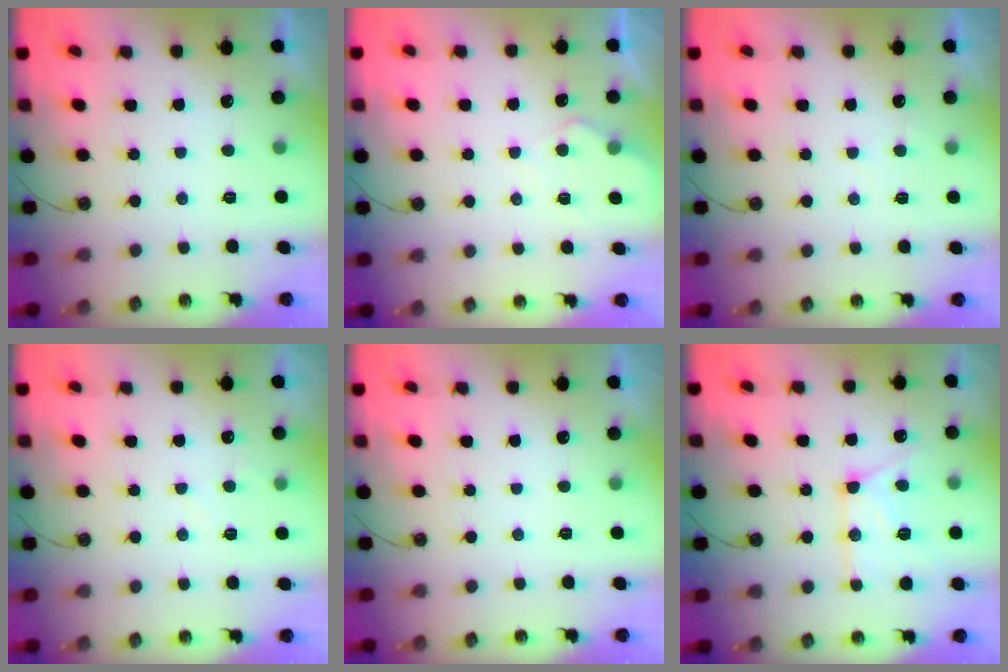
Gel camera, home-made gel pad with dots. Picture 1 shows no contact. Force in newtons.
{"total": 5.7, "press": 5.6, "slide": 0.7}
{"total": 3.1, "press": 3.1, "slide": 0.3}
{"total": 2.9, "press": 2.9, "slide": 0.3}
{"total": 0.0}
{"total": 14.9, "press": 14.8, "slide": 1.2}